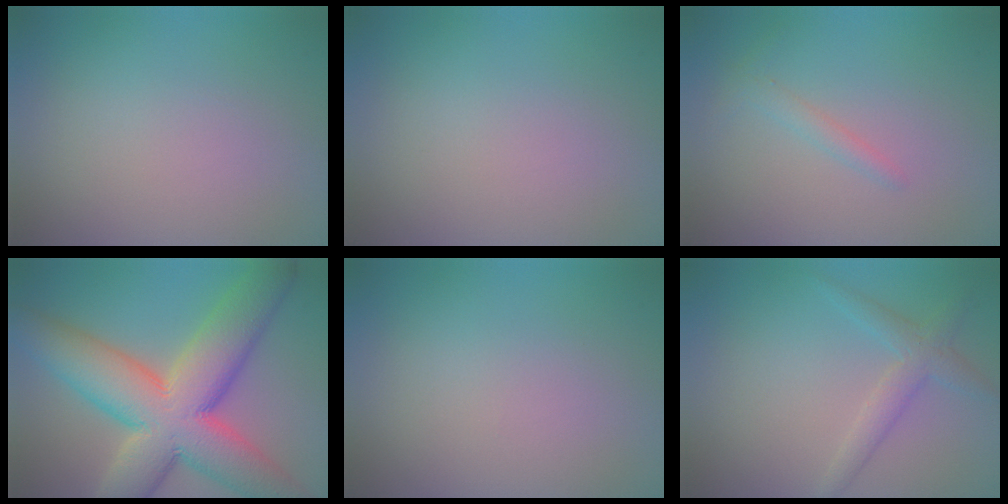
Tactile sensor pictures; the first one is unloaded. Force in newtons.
{"total": 0.0}
{"total": 1.2, "press": 1.2, "slide": 0.1}
{"total": 13.7, "press": 13.6, "slide": 0.7}
{"total": 0.0}
{"total": 2.3, "press": 2.3, "slide": 0.2}